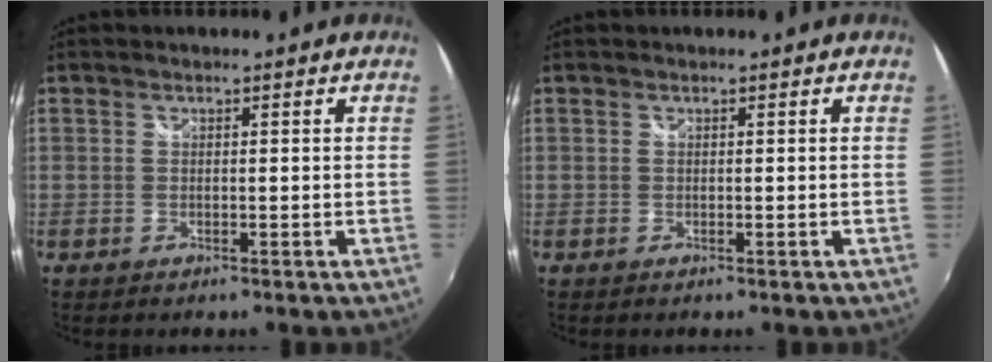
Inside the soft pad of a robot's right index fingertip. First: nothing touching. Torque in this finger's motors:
{"motor_torque": [-0.08, 0.08, 0.00, 0.01]}